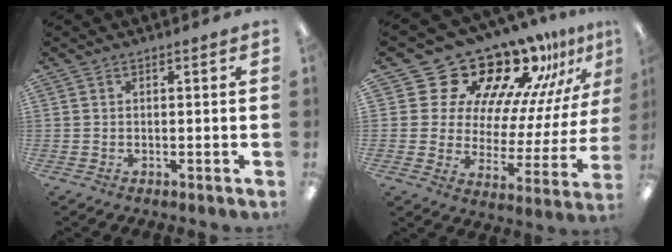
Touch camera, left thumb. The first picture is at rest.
{"total": 20.8, "force": [17.0, 9.9, 6.6], "torque": [-0.110, -0.143, 0.302]}